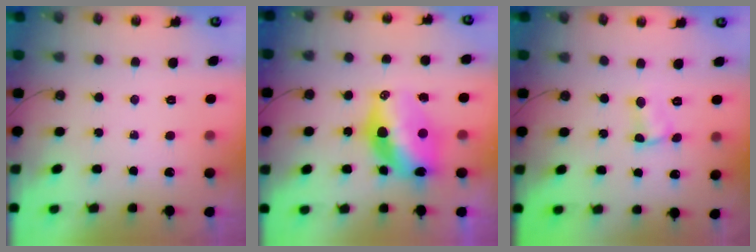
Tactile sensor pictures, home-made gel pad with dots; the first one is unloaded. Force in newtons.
{"total": 15.0, "press": 14.2, "slide": 4.6}
{"total": 2.9, "press": 2.8, "slide": 0.3}